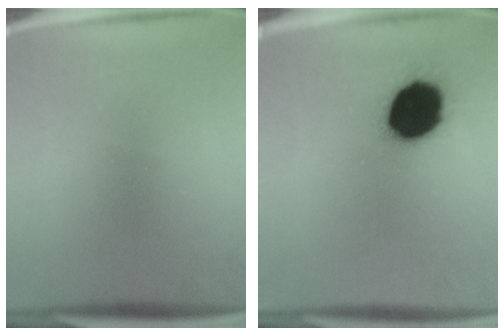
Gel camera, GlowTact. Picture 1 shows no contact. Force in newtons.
{"total": 19.6}